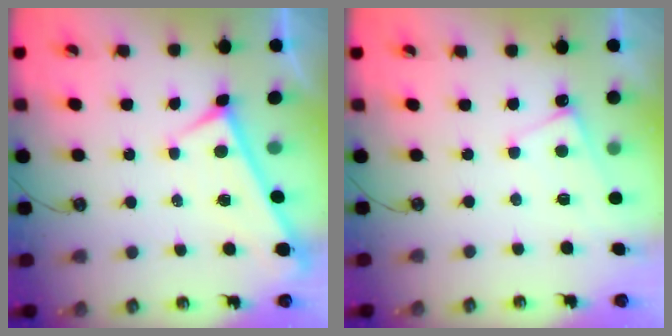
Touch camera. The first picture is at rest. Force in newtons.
{"total": 1.3, "press": 1.2, "slide": 0.4}